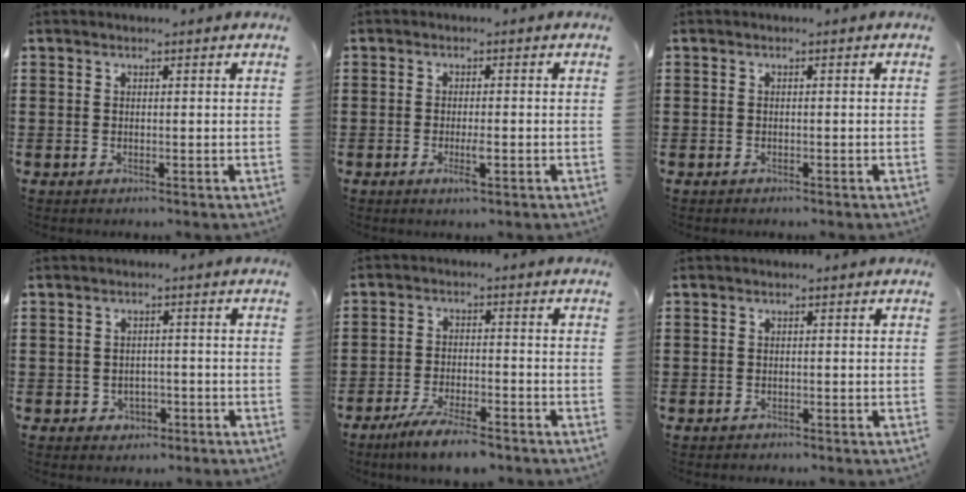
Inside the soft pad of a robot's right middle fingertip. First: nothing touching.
{"total": 2.7, "force": [-1.0, 0.6, 2.5], "torque": [-0.049, -0.003, -0.020]}
{"total": 0.6, "force": [-0.5, 0.1, 0.0], "torque": [-0.001, 0.001, -0.012]}
{"total": 1.7, "force": [-1.1, 1.2, 0.3], "torque": [-0.013, 0.002, -0.028]}
{"total": 6.0, "force": [-5.2, 0.5, 2.8], "torque": [-0.064, -0.007, -0.101]}
{"total": 0.9, "force": [-0.8, 0.3, -0.2], "torque": [0.000, 0.003, -0.020]}